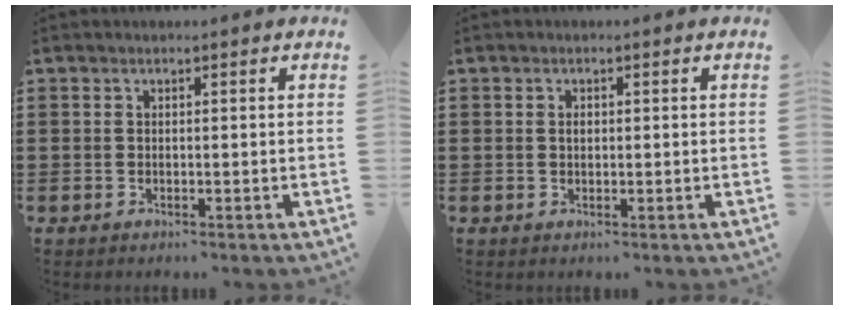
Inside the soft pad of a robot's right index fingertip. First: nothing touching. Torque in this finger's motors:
{"motor_torque": [0.15, -0.06, 0.11, 0.02]}